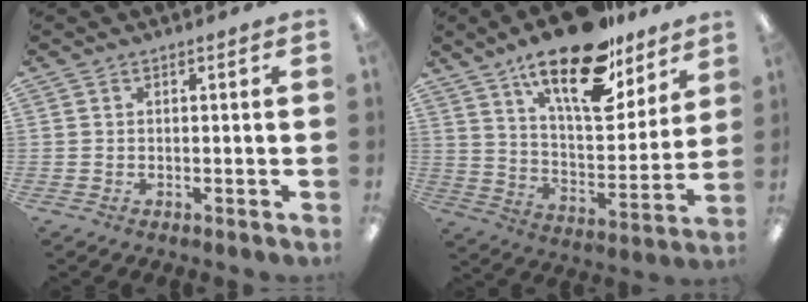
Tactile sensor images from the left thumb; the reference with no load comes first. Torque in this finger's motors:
{"motor_torque": [0.76, 0.93, 1.19, -1.58, 0.15]}